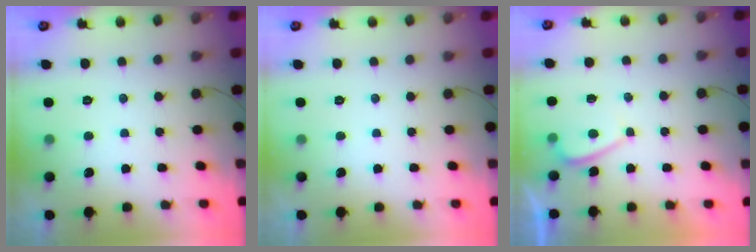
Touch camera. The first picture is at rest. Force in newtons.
{"total": 0.0}
{"total": 2.0, "press": 1.9, "slide": 0.7}